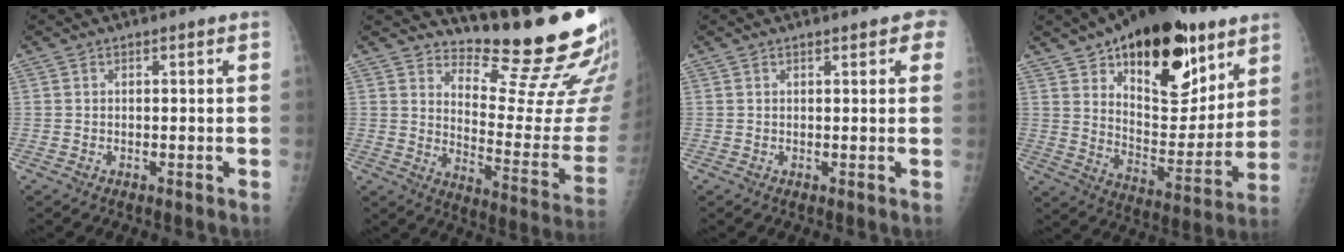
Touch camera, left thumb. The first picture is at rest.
{"total": 18.2, "force": [16.3, 2.5, 7.7], "torque": [-0.071, -0.183, 0.218]}
{"total": 3.2, "force": [1.8, 1.2, 2.4], "torque": [-0.014, 0.000, 0.017]}
{"total": 25.9, "force": [14.7, 12.6, 17.2], "torque": [-0.210, -0.056, 0.230]}